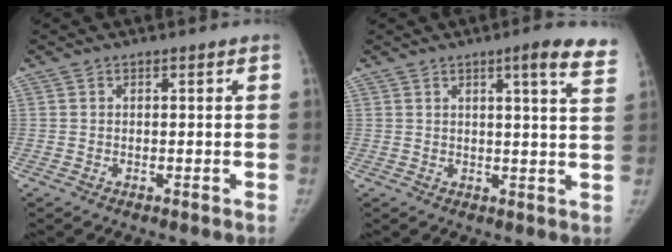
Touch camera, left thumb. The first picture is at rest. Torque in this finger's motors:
{"motor_torque": [0.27, 0.16, 0.19, -0.26, 0.07]}